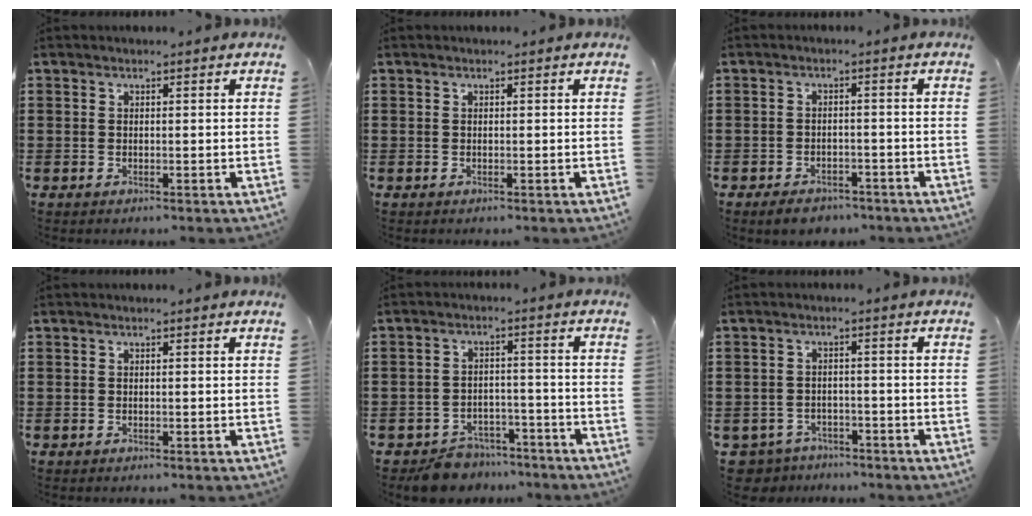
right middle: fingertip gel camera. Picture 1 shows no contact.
{"total": 0.0}
{"total": 2.7, "force": [-2.5, 0.8, 0.4], "torque": [-0.015, 0.001, -0.051]}
{"total": 0.0}
{"total": 5.2, "force": [-5.1, 1.2, 0.1], "torque": [-0.005, 0.011, -0.101]}
{"total": 3.1, "force": [-3.0, 0.7, -0.2], "torque": [-0.024, -0.009, -0.070]}